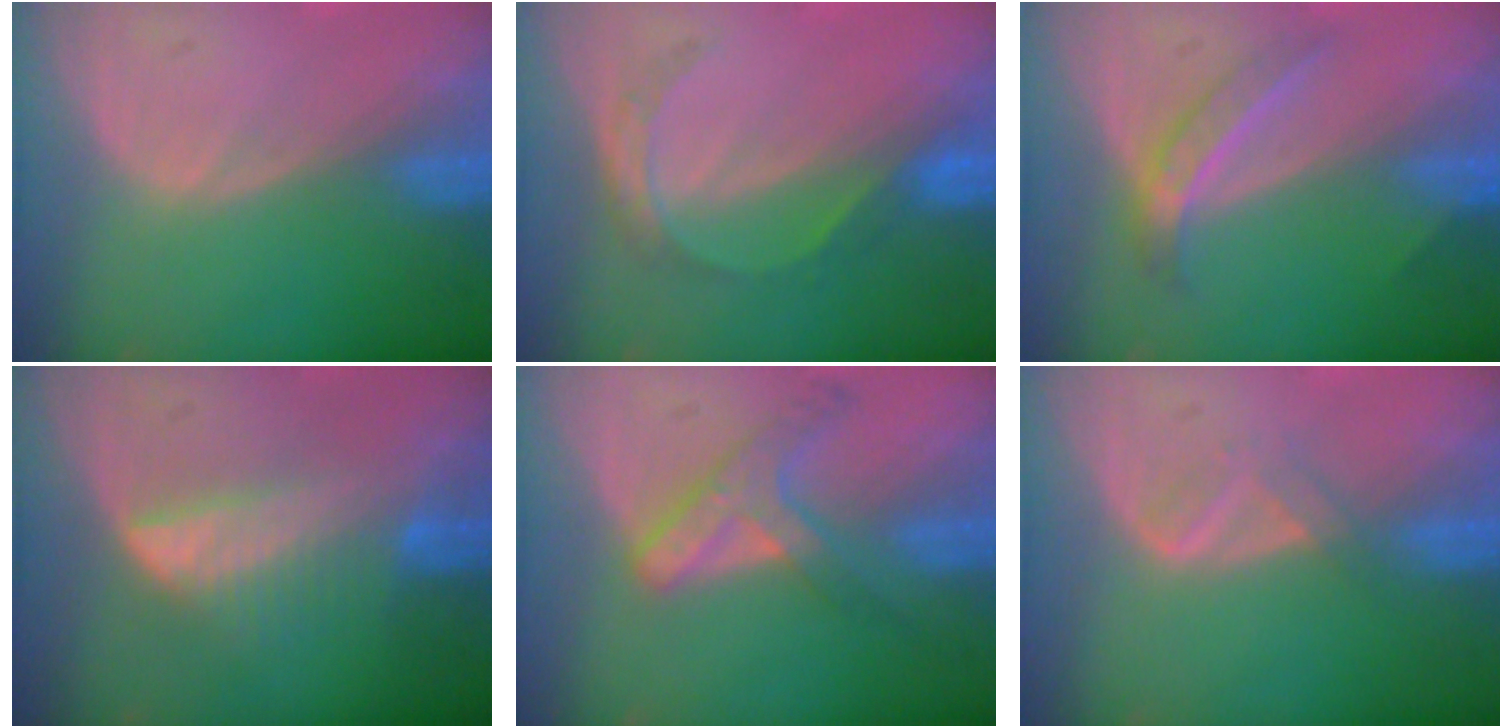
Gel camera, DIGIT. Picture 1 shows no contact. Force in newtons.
{"total": 4.4, "press": 4.2, "slide": 1.2}
{"total": 4.2, "press": 4.2, "slide": 0.4}
{"total": 6.5, "press": 6.1, "slide": 2.2}
{"total": 6.2, "press": 5.6, "slide": 2.7}
{"total": 2.1, "press": 2.1, "slide": 0.2}